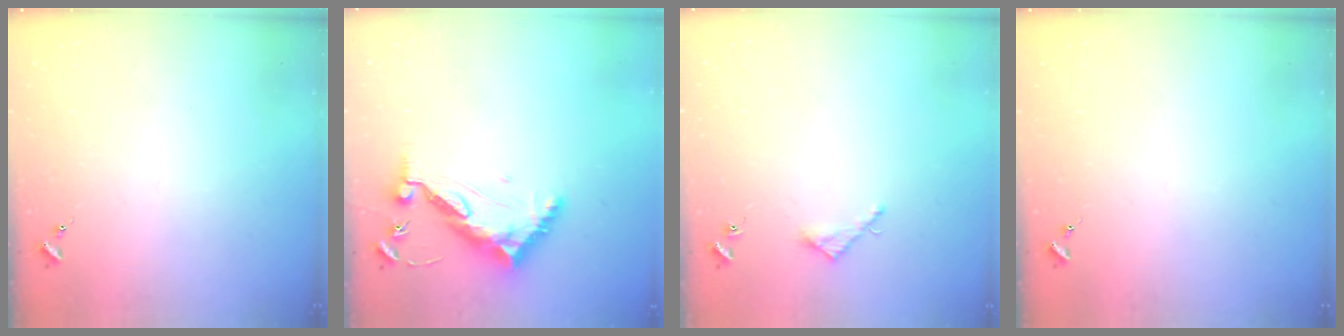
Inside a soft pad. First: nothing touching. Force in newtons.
{"total": 10.2, "press": 10.2, "slide": 0.8}
{"total": 3.3, "press": 3.3, "slide": 0.3}
{"total": 0.0}